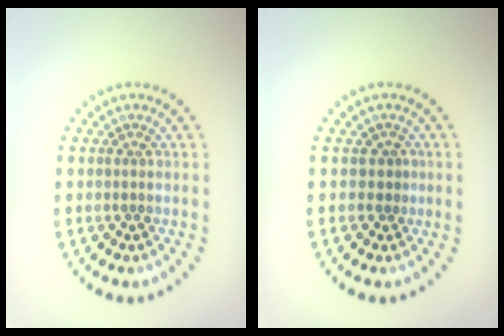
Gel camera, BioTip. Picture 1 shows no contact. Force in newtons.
{"total": 0.8, "press": 0.5, "slide": 0.6}